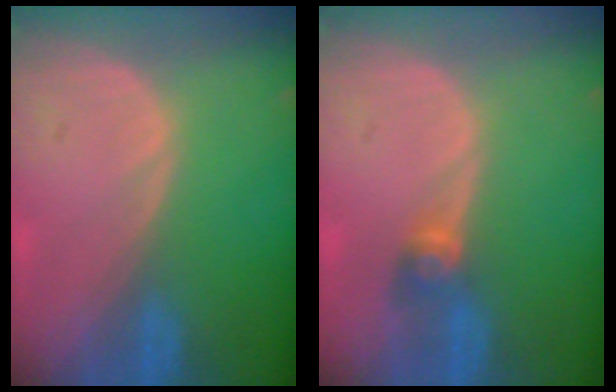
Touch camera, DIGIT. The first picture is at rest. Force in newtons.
{"total": 2.6, "press": 2.5, "slide": 0.6}